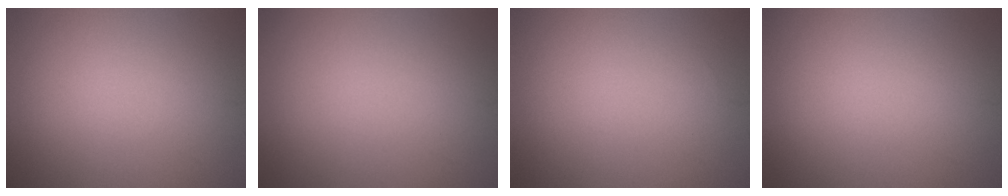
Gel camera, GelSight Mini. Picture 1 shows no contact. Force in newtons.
{"total": 0.0}
{"total": 0.0}
{"total": 0.0}